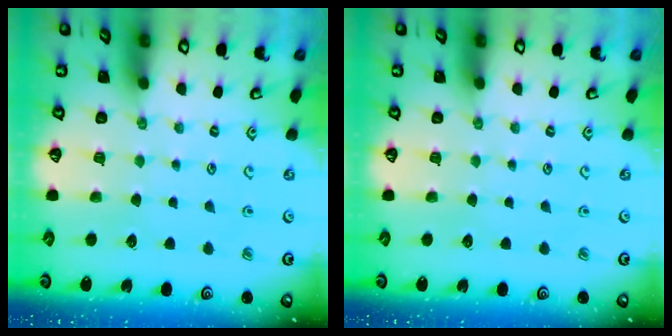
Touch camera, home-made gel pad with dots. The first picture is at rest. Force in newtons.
{"total": 0.0}